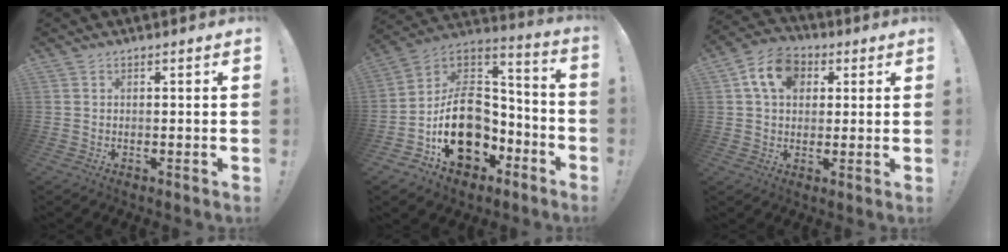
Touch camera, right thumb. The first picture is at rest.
{"total": 19.5, "force": [-4.1, 15.1, 11.6], "torque": [-0.178, 0.021, -0.047]}
{"total": 11.3, "force": [3.8, 8.4, 6.6], "torque": [-0.111, 0.007, 0.075]}